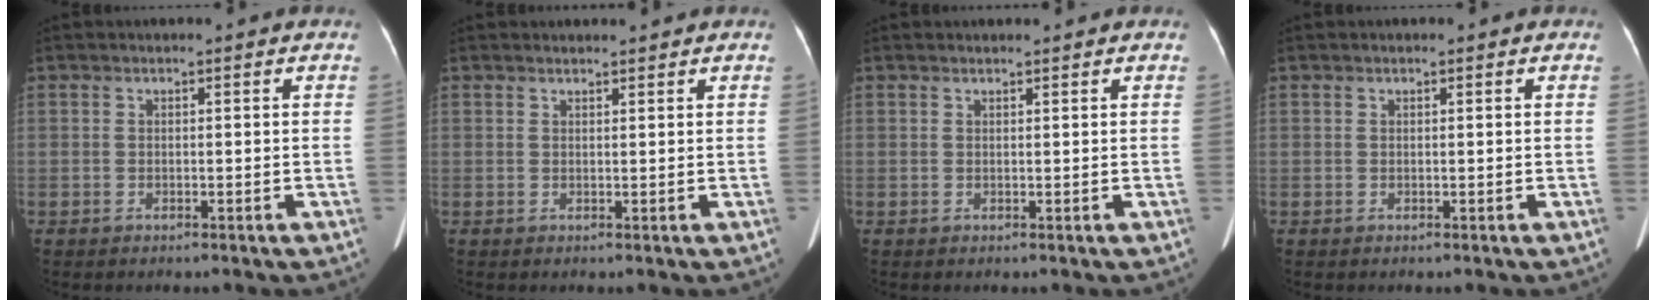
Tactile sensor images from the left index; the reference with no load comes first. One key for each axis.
{"total": 2.2, "fx": 2.1, "fy": 0.3, "fz": 0.4, "tx": -0.010, "ty": 0.011, "tz": 0.031}
{"total": 1.6, "fx": 1.5, "fy": 0.2, "fz": 0.4, "tx": -0.008, "ty": 0.013, "tz": 0.025}
{"total": 0.5, "fx": 0.5, "fy": 0.1, "fz": 0.2, "tx": -0.009, "ty": 0.007, "tz": 0.007}